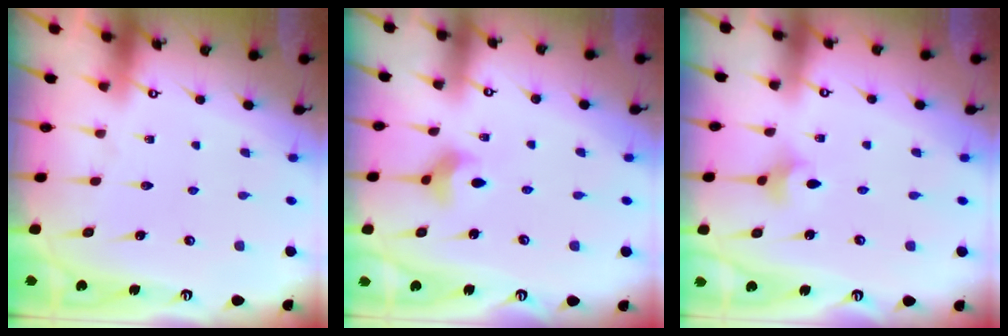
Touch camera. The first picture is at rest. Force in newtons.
{"total": 4.3, "press": 4.2, "slide": 0.8}
{"total": 3.5, "press": 3.4, "slide": 0.7}